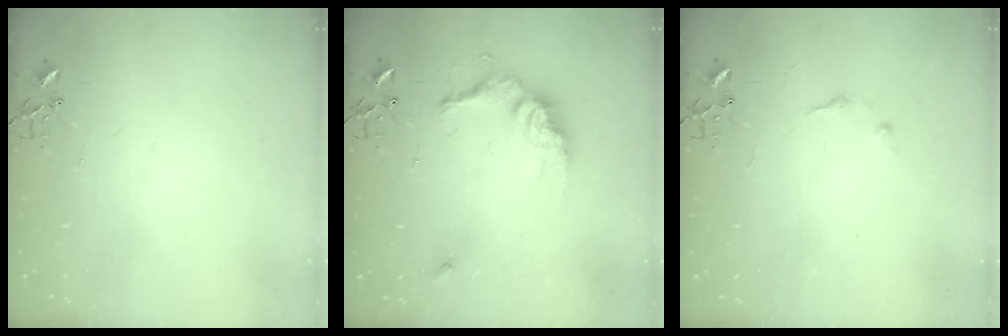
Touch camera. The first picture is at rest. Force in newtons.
{"total": 15.2, "press": 15.2, "slide": 0.9}
{"total": 6.5, "press": 6.5, "slide": 0.8}